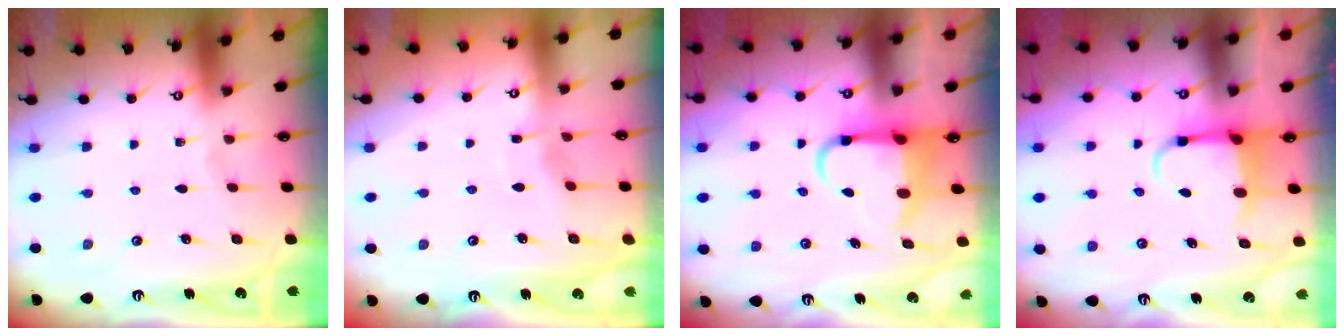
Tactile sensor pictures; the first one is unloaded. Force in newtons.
{"total": 3.6, "press": 3.6, "slide": 0.4}
{"total": 6.4, "press": 6.3, "slide": 1.2}
{"total": 3.9, "press": 3.8, "slide": 1.1}